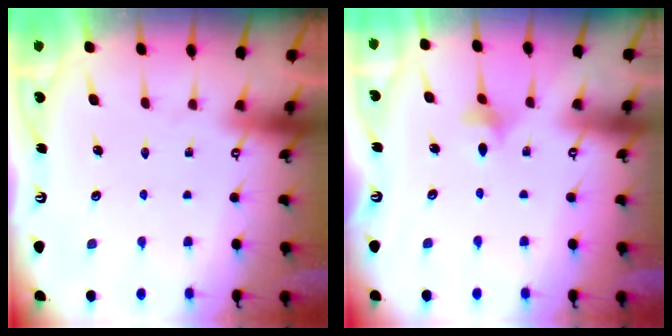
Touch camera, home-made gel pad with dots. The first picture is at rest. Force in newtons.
{"total": 4.4, "press": 4.4, "slide": 0.4}